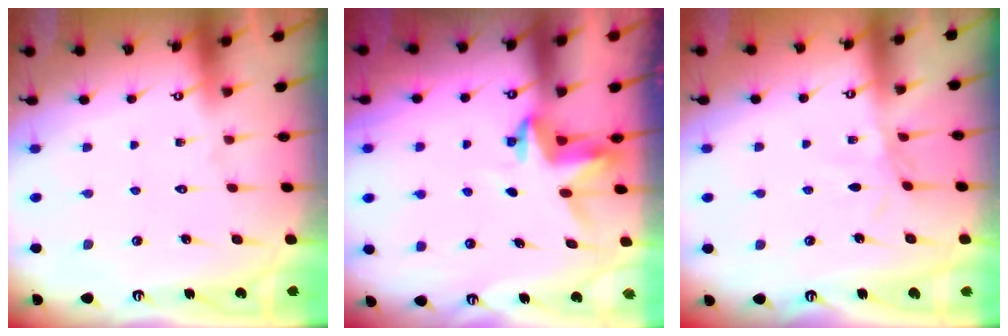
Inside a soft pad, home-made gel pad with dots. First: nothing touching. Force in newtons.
{"total": 3.8, "press": 3.8, "slide": 0.3}
{"total": 2.6, "press": 2.6, "slide": 0.4}